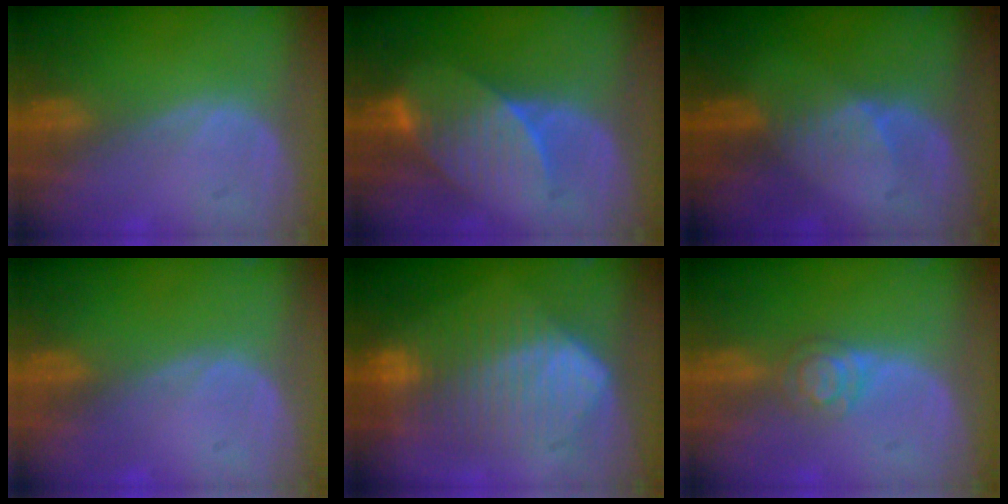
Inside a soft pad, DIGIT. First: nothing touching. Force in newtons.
{"total": 7.9, "press": 7.7, "slide": 1.8}
{"total": 2.7, "press": 2.7, "slide": 0.3}
{"total": 0.0}
{"total": 10.3, "press": 10.3, "slide": 0.4}
{"total": 3.9, "press": 3.6, "slide": 1.5}